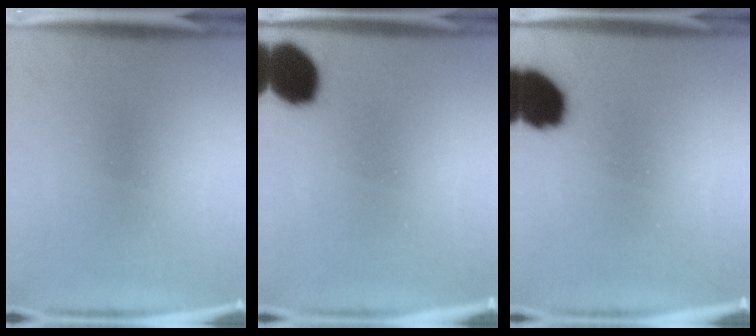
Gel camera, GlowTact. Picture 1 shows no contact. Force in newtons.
{"total": 13.4}
{"total": 14.1}